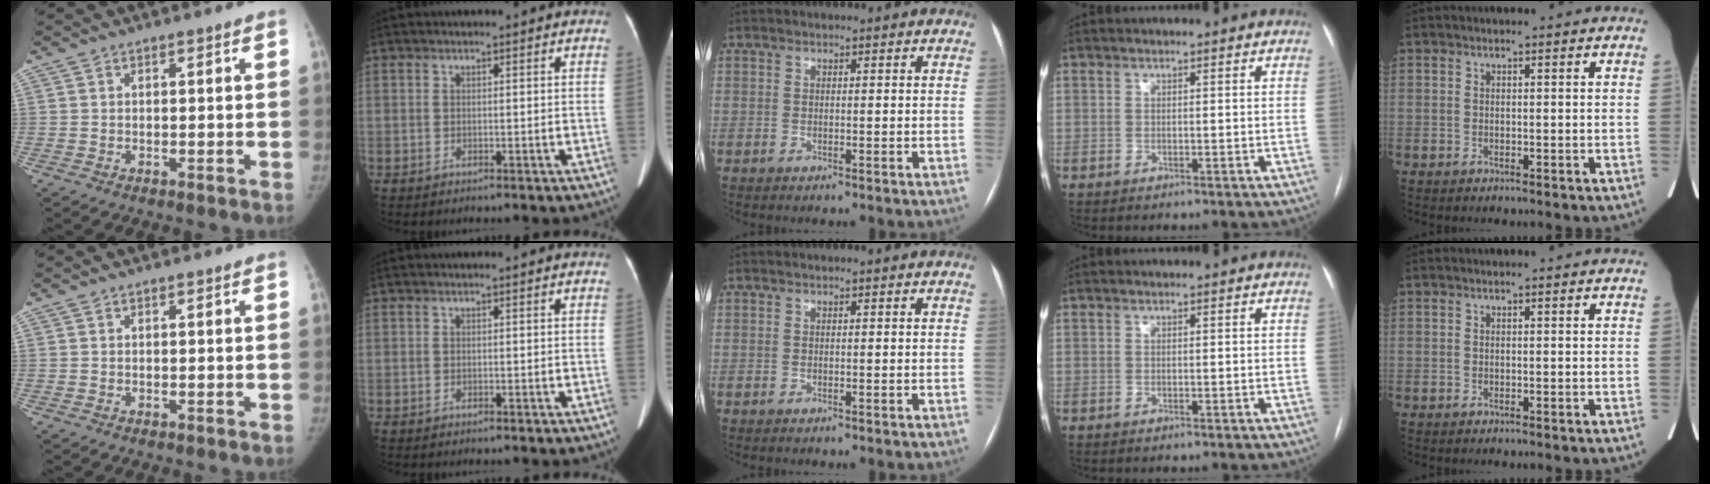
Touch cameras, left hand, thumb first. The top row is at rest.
{}